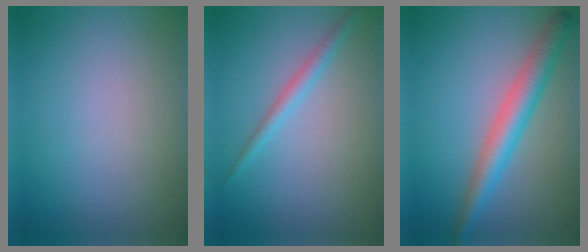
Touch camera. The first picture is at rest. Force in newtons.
{"total": 1.6, "press": 1.6, "slide": 0.1}
{"total": 4.4, "press": 4.4, "slide": 0.1}